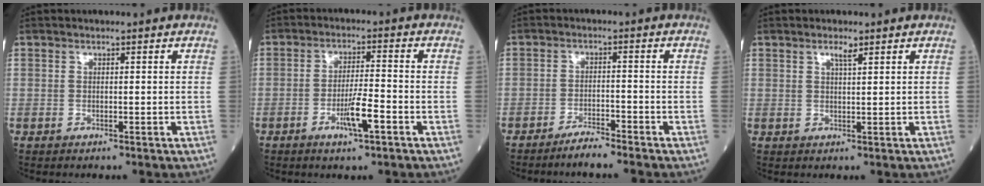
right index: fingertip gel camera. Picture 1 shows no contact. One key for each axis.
{"total": 5.8, "fx": -2.6, "fy": 0.5, "fz": 5.2, "tx": -0.096, "ty": -0.005, "tz": -0.048}
{"total": 3.5, "fx": -3.2, "fy": -0.2, "fz": 1.4, "tx": -0.026, "ty": -0.009, "tz": -0.062}
{"total": 1.7, "fx": 1.1, "fy": 0.2, "fz": 1.2, "tx": -0.024, "ty": -0.001, "tz": 0.020}